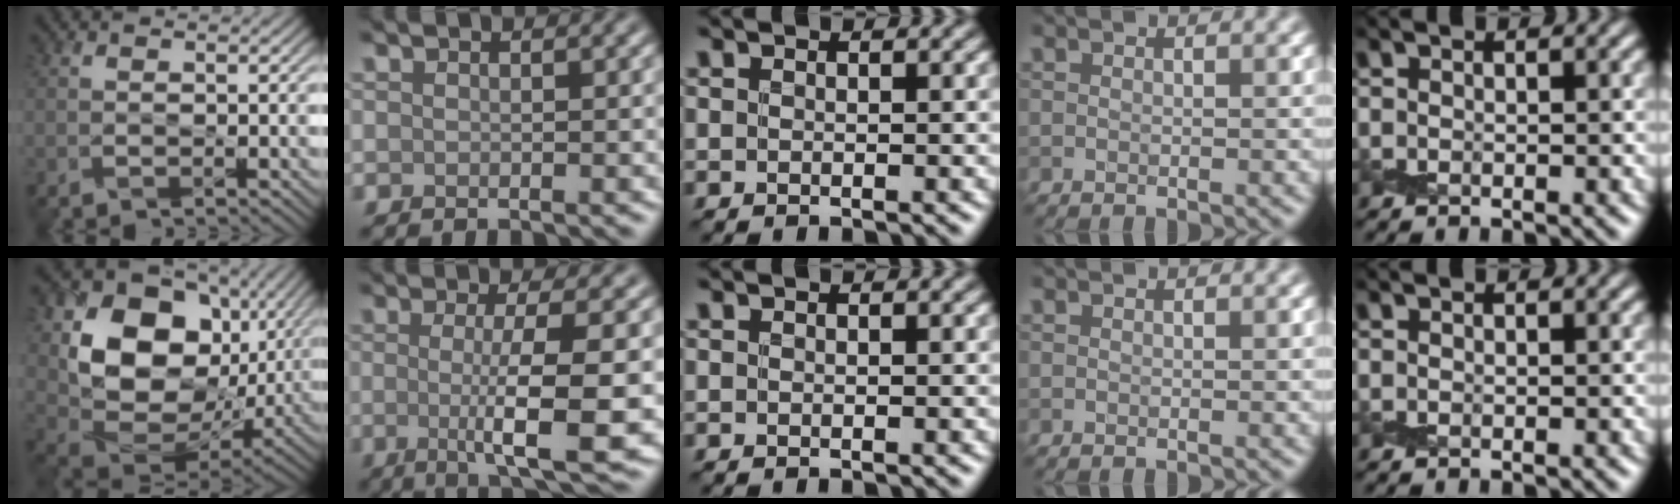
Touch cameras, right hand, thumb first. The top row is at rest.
{"thumb": {"total": 16.1, "force": [3.5, 12.2, 10.0], "torque": [-0.207, -0.008, 0.074]}, "index": {"total": 7.7, "force": [-0.8, 1.5, 7.6], "torque": [-0.112, -0.012, -0.011]}}